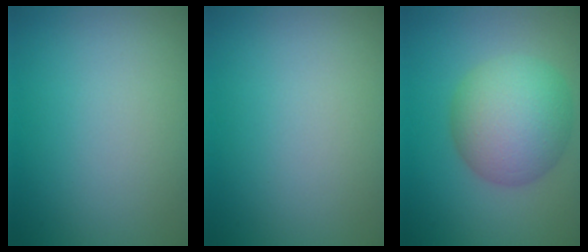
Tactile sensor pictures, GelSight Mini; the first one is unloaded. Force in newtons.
{"total": 0.0}
{"total": 7.4, "press": 7.4, "slide": 0.1}